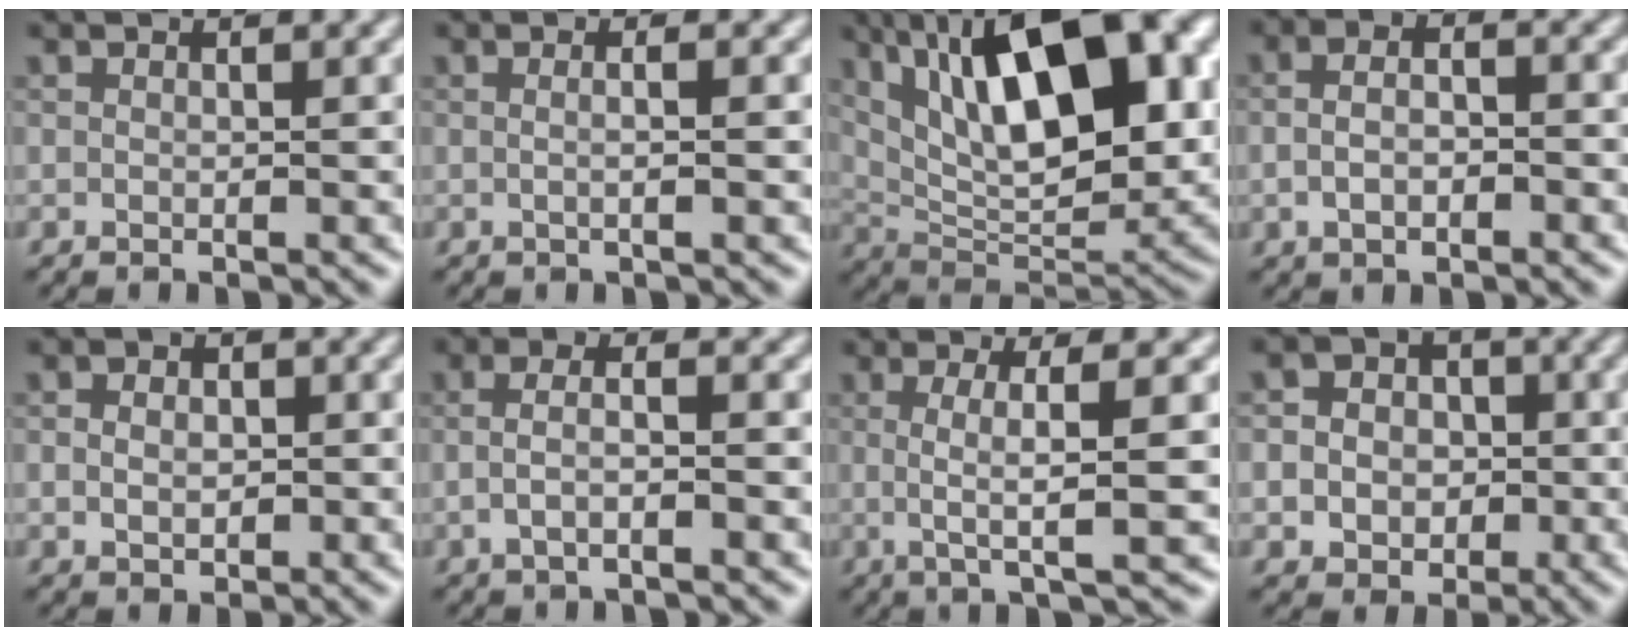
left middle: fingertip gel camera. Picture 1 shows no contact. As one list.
[{"total": 1.8, "force": [-0.2, 0.7, 1.7], "torque": [-0.015, -0.001, -0.018]}, {"total": 14.3, "force": [5.1, 5.7, 12.1], "torque": [-0.183, 0.010, 0.088]}, {"total": 2.8, "force": [-1.1, 1.3, 2.2], "torque": [-0.047, 0.001, -0.013]}, {"total": 2.3, "force": [-0.4, 1.8, 1.4], "torque": [-0.015, 0.011, -0.011]}, {"total": 2.5, "force": [-1.0, 0.7, 2.2], "torque": [-0.043, -0.001, -0.016]}, {"total": 5.1, "force": [-0.3, 0.8, 5.1], "torque": [-0.091, 0.007, -0.002]}, {"total": 6.8, "force": [-0.5, 6.3, 2.5], "torque": [-0.037, 0.033, -0.029]}]